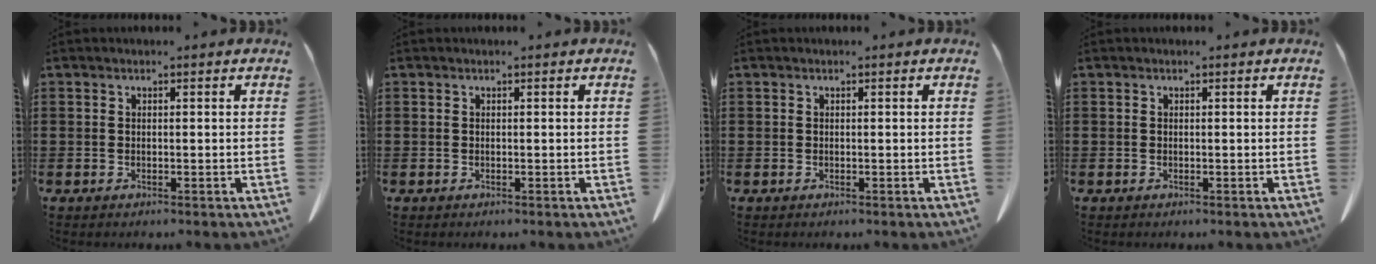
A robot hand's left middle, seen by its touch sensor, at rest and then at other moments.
{"total": 0.0}
{"total": 0.0}
{"total": 0.0}